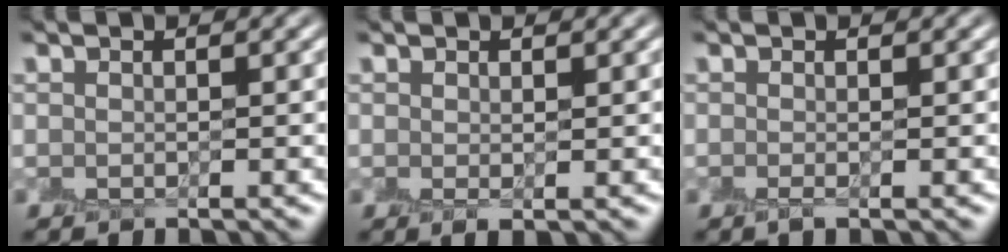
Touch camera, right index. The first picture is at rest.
{"total": 1.0, "force": [0.2, 0.2, 0.9], "torque": [-0.010, -0.001, 0.010]}
{"total": 0.9, "force": [-0.2, 0.3, 0.8], "torque": [-0.008, 0.000, -0.007]}